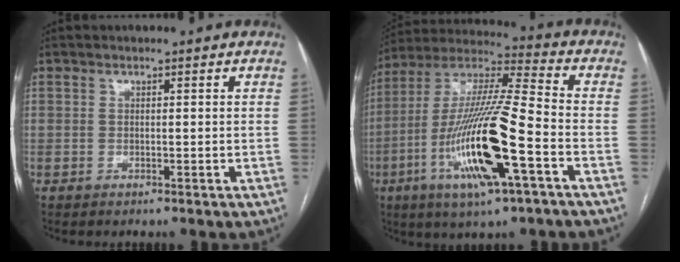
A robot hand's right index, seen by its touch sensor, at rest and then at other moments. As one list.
[{"total": 20.2, "force": [-6.9, 1.8, 18.9], "torque": [-0.397, -0.022, -0.128]}]